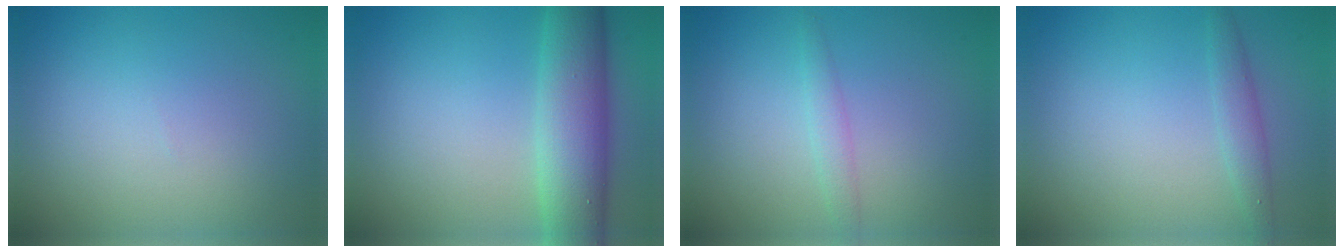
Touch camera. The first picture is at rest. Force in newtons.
{"total": 7.3, "press": 7.3, "slide": 0.4}
{"total": 1.4, "press": 1.4, "slide": 0.0}
{"total": 1.6, "press": 1.6, "slide": 0.0}